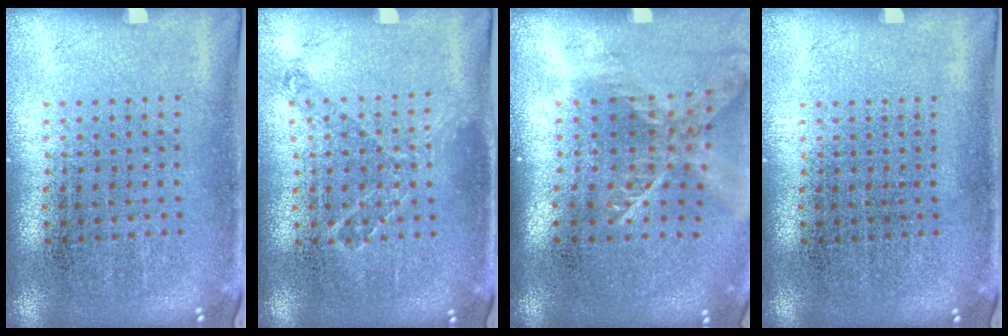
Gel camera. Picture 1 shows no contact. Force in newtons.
{"total": 0.8, "press": 0.8, "slide": 0.3}
{"total": 1.8, "press": 1.3, "slide": 1.2}
{"total": 0.0}